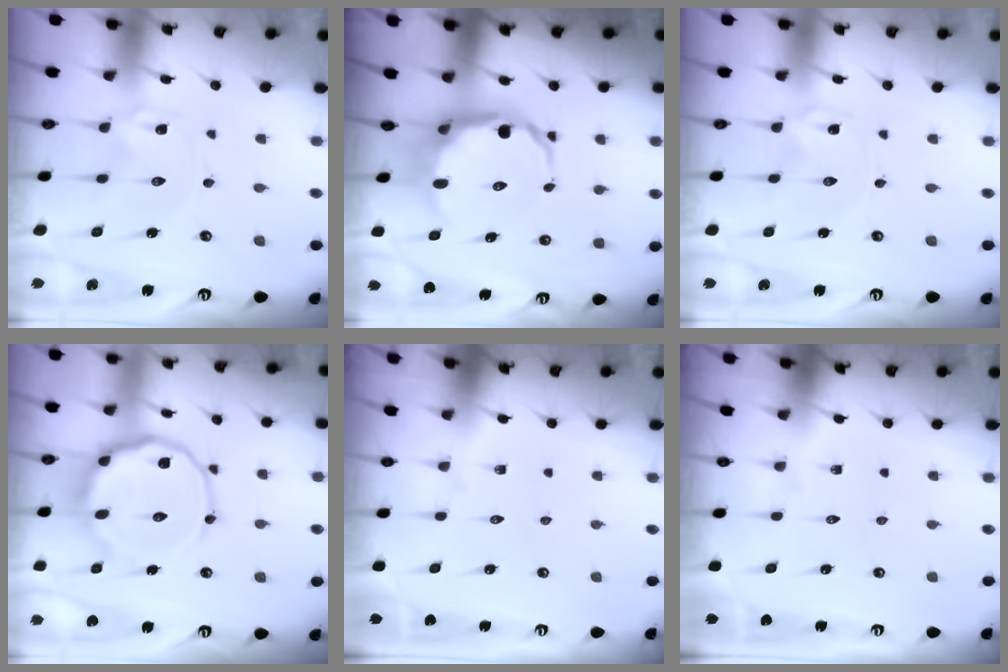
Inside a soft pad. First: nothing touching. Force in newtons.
{"total": 10.5, "press": 10.0, "slide": 3.0}
{"total": 0.0}
{"total": 13.3, "press": 13.2, "slide": 1.4}
{"total": 0.0}
{"total": 0.0}